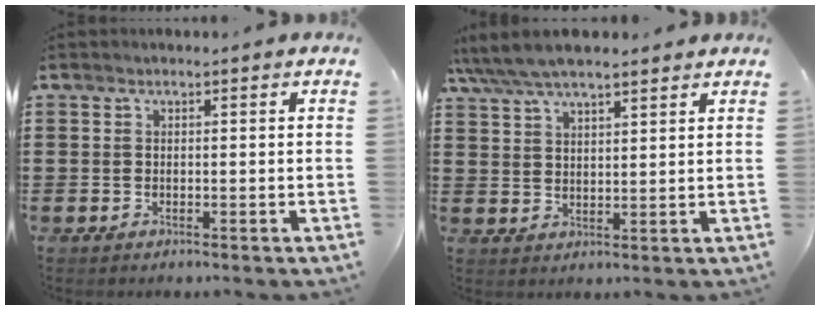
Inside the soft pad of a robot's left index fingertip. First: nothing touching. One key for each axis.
{"total": 5.5, "fx": 4.7, "fy": 1.5, "fz": 2.4, "tx": -0.062, "ty": -0.007, "tz": 0.086}